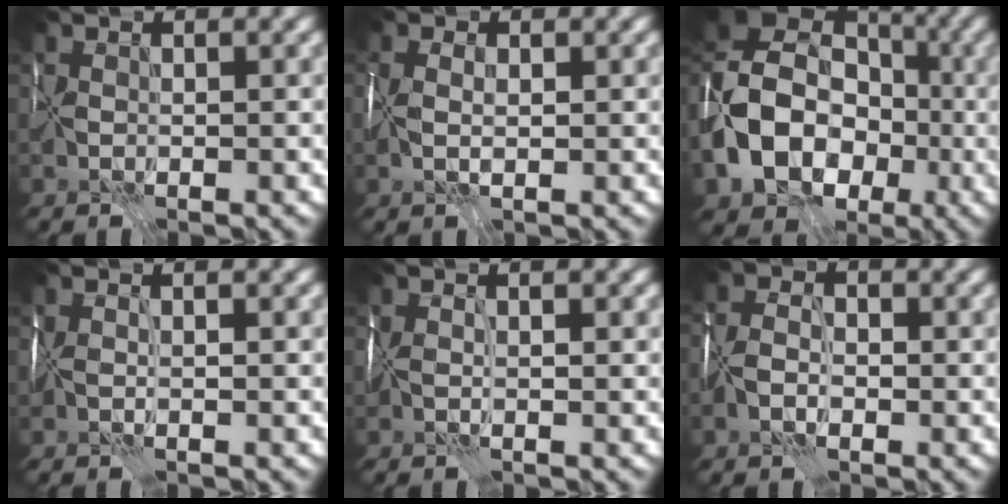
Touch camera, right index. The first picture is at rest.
{"total": 2.8, "force": [0.2, 1.4, 2.3], "torque": [-0.047, 0.003, 0.002]}
{"total": 13.9, "force": [-3.3, 10.6, 8.4], "torque": [-0.178, -0.007, -0.070]}
{"total": 2.0, "force": [0.4, 0.7, 1.8], "torque": [-0.030, 0.001, 0.004]}
{"total": 2.9, "force": [0.8, 1.0, 2.6], "torque": [-0.037, 0.003, 0.008]}
{"total": 3.3, "force": [-1.2, 2.2, 2.2], "torque": [-0.047, -0.001, -0.031]}